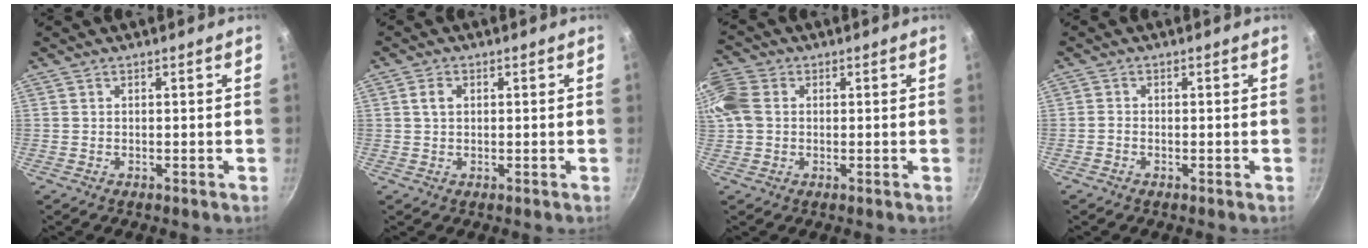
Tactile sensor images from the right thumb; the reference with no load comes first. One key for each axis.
{"total": 2.6, "fx": 0.7, "fy": 1.7, "fz": 1.7, "tx": -0.028, "ty": 0.003, "tz": 0.013}
{"total": 7.7, "fx": 1.3, "fy": 5.8, "fz": 4.9, "tx": -0.108, "ty": 0.016, "tz": 0.016}
{"total": 0.9, "fx": -0.6, "fy": 0.5, "fz": 0.4, "tx": -0.011, "ty": 0.004, "tz": -0.017}